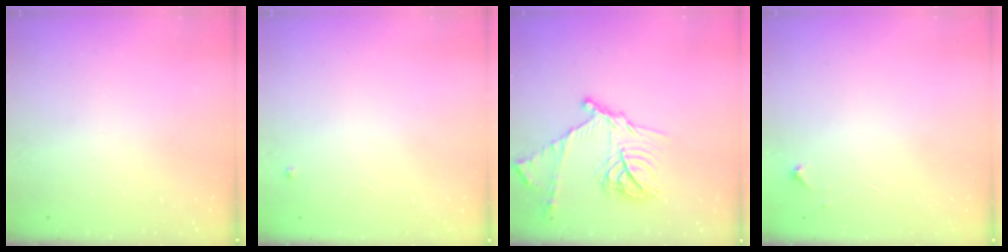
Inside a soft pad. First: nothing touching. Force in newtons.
{"total": 3.0, "press": 3.0, "slide": 0.5}
{"total": 18.3, "press": 18.2, "slide": 1.7}
{"total": 3.3, "press": 3.2, "slide": 0.4}